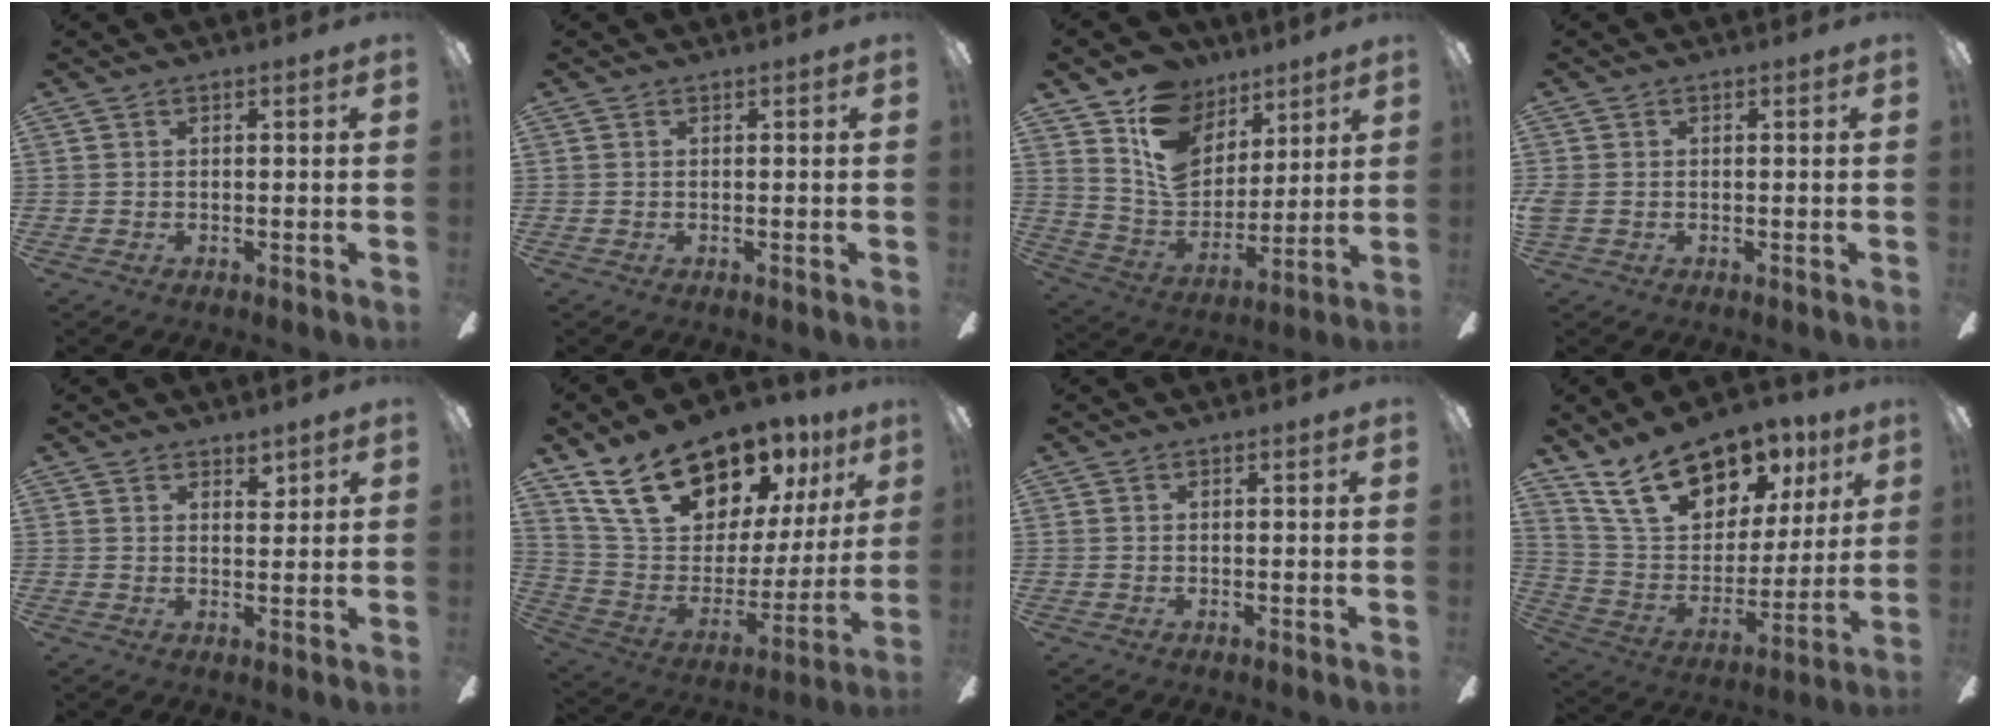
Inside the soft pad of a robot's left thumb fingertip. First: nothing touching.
{"total": 0.0}
{"total": 14.9, "force": [9.0, 10.3, 5.9], "torque": [-0.116, -0.052, 0.179]}
{"total": 1.9, "force": [-0.3, 1.5, 1.0], "torque": [-0.025, 0.003, -0.009]}
{"total": 3.1, "force": [2.6, 1.4, 1.1], "torque": [-0.001, -0.014, 0.042]}
{"total": 22.7, "force": [17.1, 10.7, 10.4], "torque": [-0.189, -0.109, 0.318]}
{"total": 0.0}
{"total": 21.7, "force": [14.2, 12.0, 11.1], "torque": [-0.187, -0.075, 0.256]}